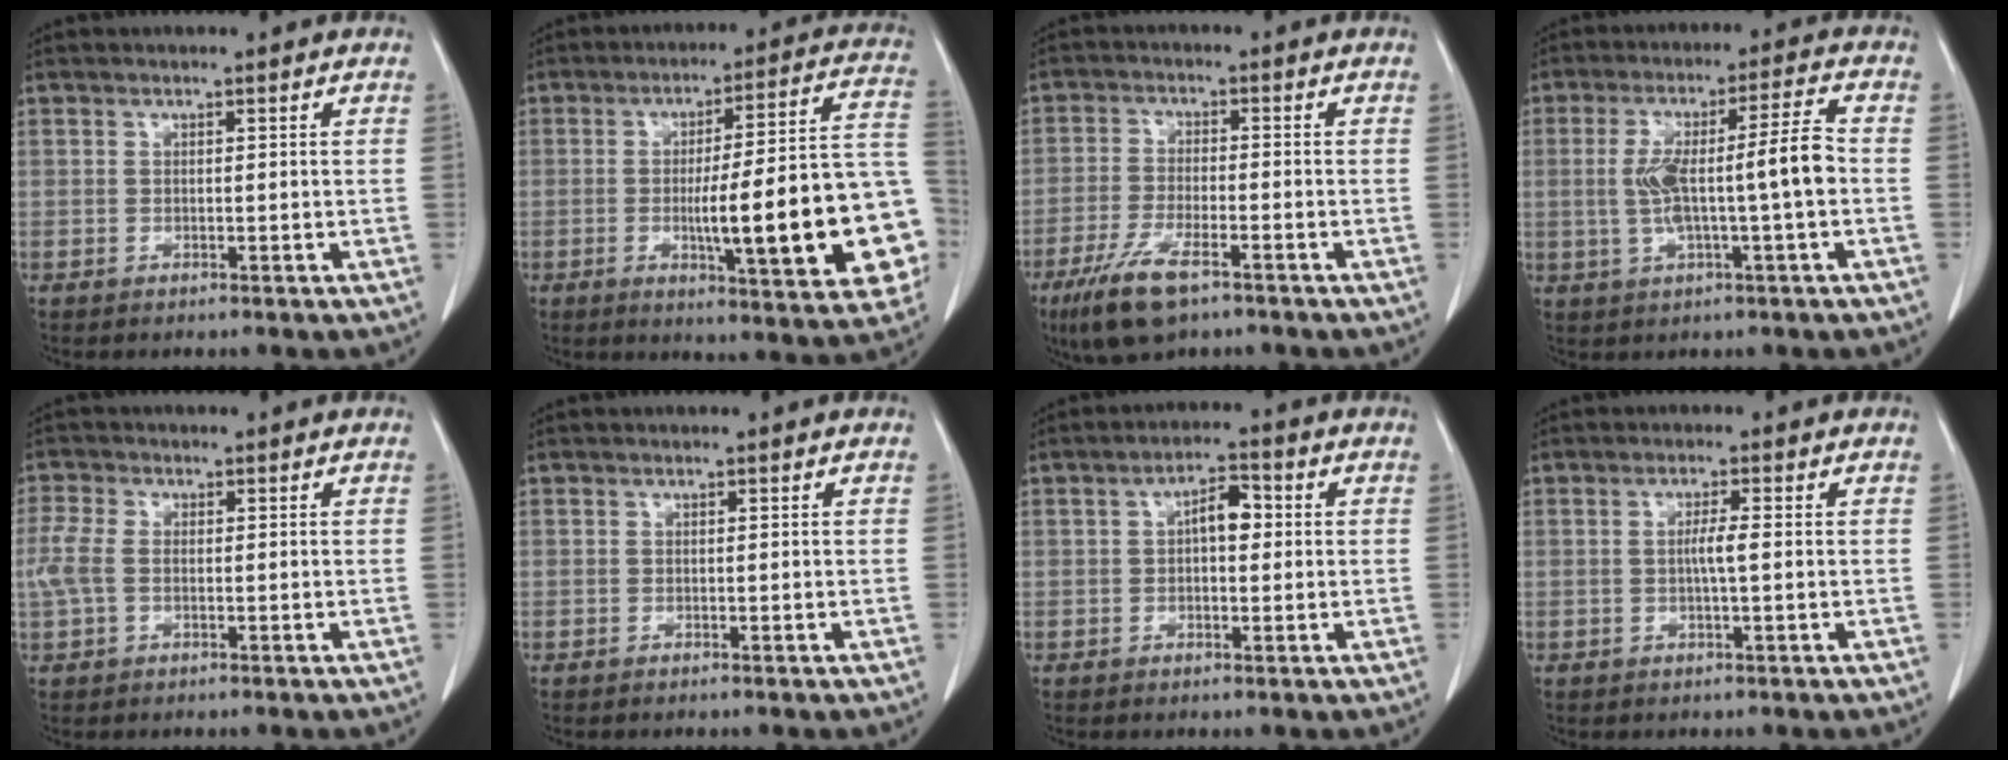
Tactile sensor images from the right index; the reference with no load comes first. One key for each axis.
{"total": 22.0, "fx": -4.2, "fy": 2.8, "fz": 21.4, "tx": -0.204, "ty": 0.025, "tz": -0.044}
{"total": 8.6, "fx": -5.4, "fy": 2.0, "fz": 6.4, "tx": -0.130, "ty": -0.018, "tz": -0.094}
{"total": 10.1, "fx": -0.7, "fy": 0.6, "fz": 10.1, "tx": -0.180, "ty": 0.025, "tz": -0.009}
{"total": 4.2, "fx": -0.3, "fy": 2.6, "fz": 3.3, "tx": -0.105, "ty": 0.011, "tz": -0.009}
{"total": 0.0}
{"total": 3.9, "fx": 0.4, "fy": 1.7, "fz": 3.5, "tx": -0.057, "ty": 0.014, "tz": 0.004}
{"total": 2.4, "fx": -0.1, "fy": -0.1, "fz": 2.4, "tx": -0.045, "ty": 0.000, "tz": -0.003}